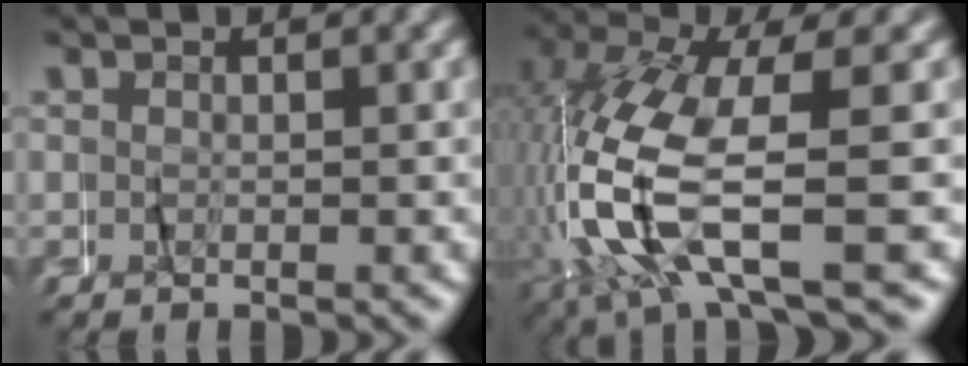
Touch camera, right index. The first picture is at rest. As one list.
[{"total": 8.8, "force": [-1.9, 3.7, 7.7], "torque": [-0.204, -0.023, -0.016]}]